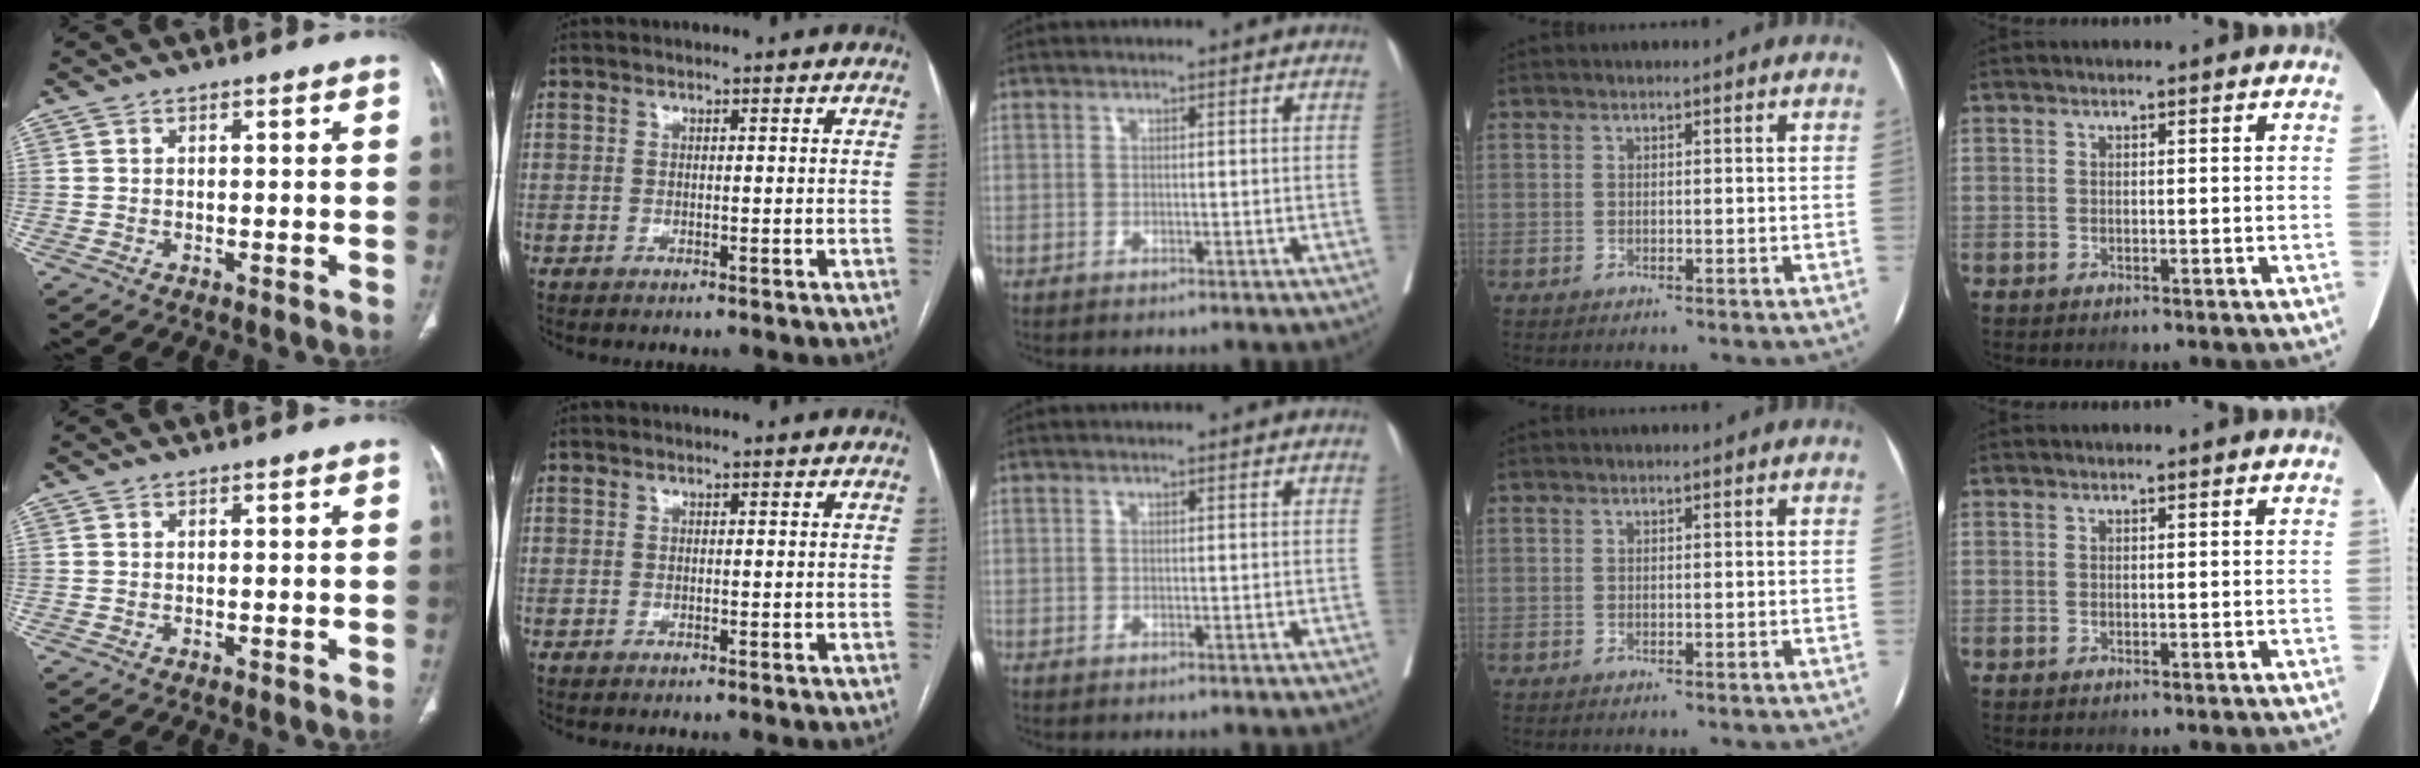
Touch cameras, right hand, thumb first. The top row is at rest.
{}